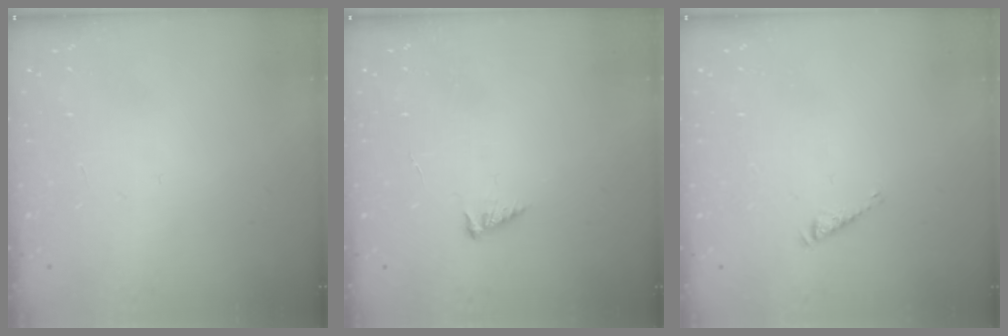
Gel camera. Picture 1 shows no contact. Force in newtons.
{"total": 2.9, "press": 2.9, "slide": 0.6}
{"total": 3.0, "press": 2.9, "slide": 0.4}